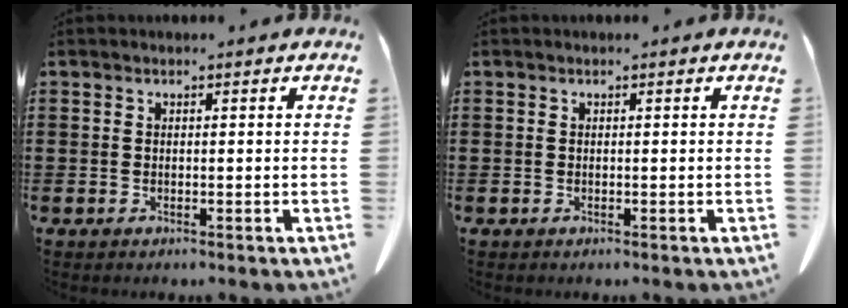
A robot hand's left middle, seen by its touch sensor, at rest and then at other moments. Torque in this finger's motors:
{"motor_torque": [0.00, 0.00, 0.00, 0.00]}